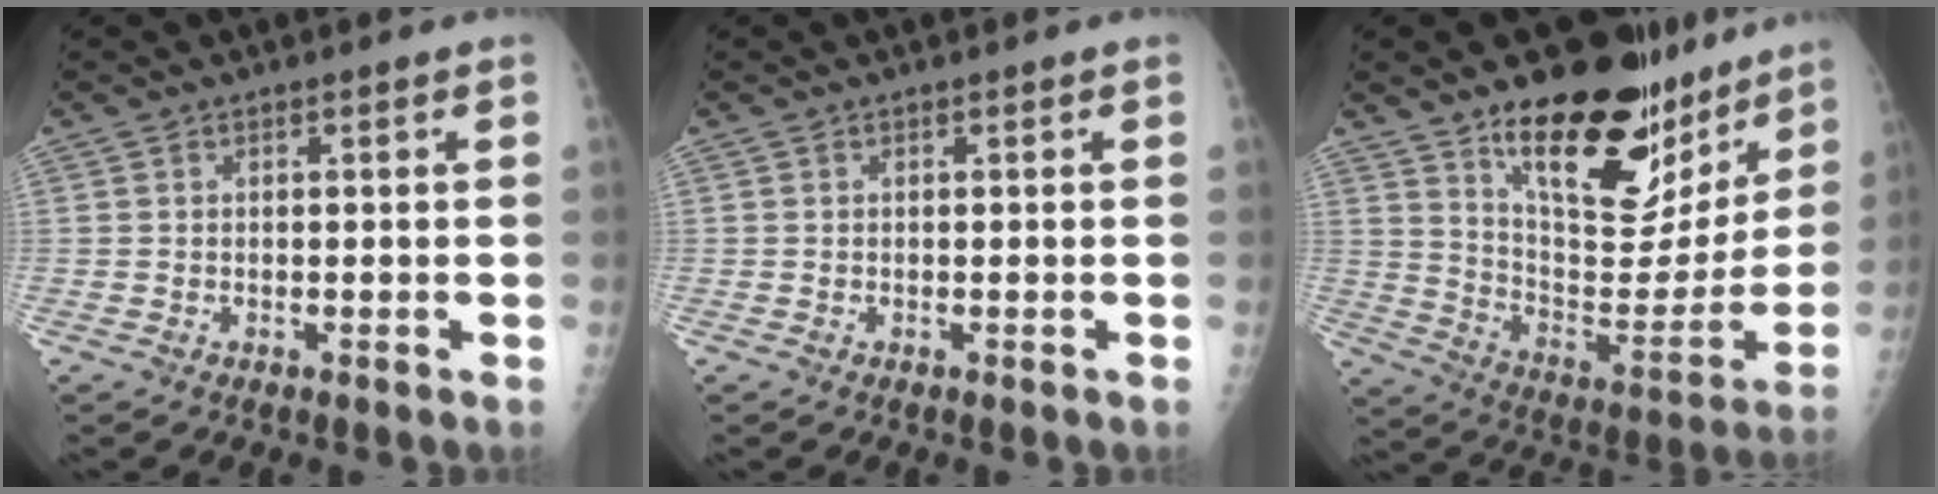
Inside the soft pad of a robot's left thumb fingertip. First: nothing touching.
{"total": 0.0}
{"total": 26.5, "force": [17.3, 11.7, 16.2], "torque": [-0.186, -0.091, 0.272]}